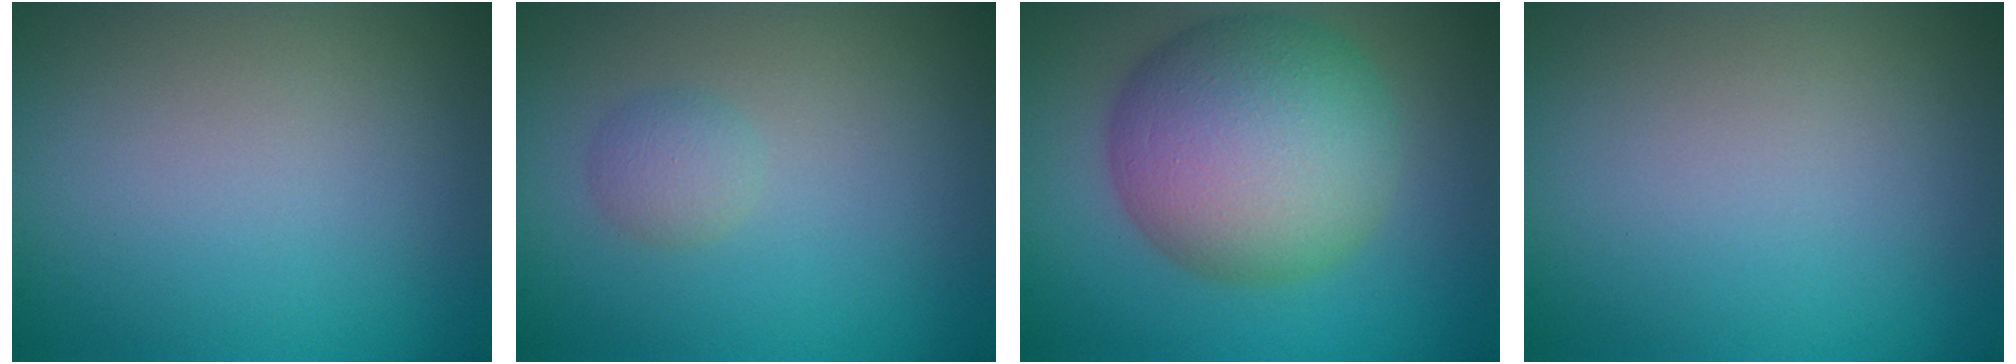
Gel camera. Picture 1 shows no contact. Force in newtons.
{"total": 1.4, "press": 1.4, "slide": 0.1}
{"total": 10.8, "press": 10.8, "slide": 0.3}
{"total": 0.0}